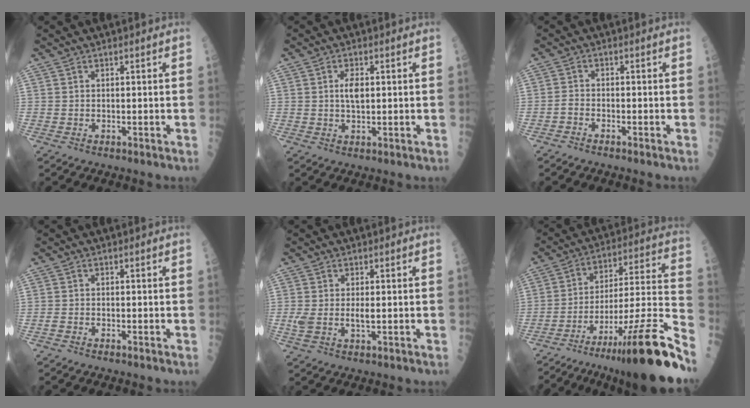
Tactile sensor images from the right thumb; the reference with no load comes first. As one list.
[{"total": 3.3, "force": [0.5, 1.6, 2.9], "torque": [-0.048, -0.002, 0.009]}, {"total": 1.4, "force": [-1.1, 0.3, 0.8], "torque": [-0.025, 0.011, -0.023]}, {"total": 0.8, "force": [-0.6, 0.0, 0.4], "torque": [-0.017, 0.006, -0.011]}, {"total": 3.8, "force": [-0.2, 1.5, 3.5], "torque": [-0.083, 0.000, -0.002]}, {"total": 28.8, "force": [-19.5, 2.2, 21.0], "torque": [-0.267, 0.074, -0.309]}]